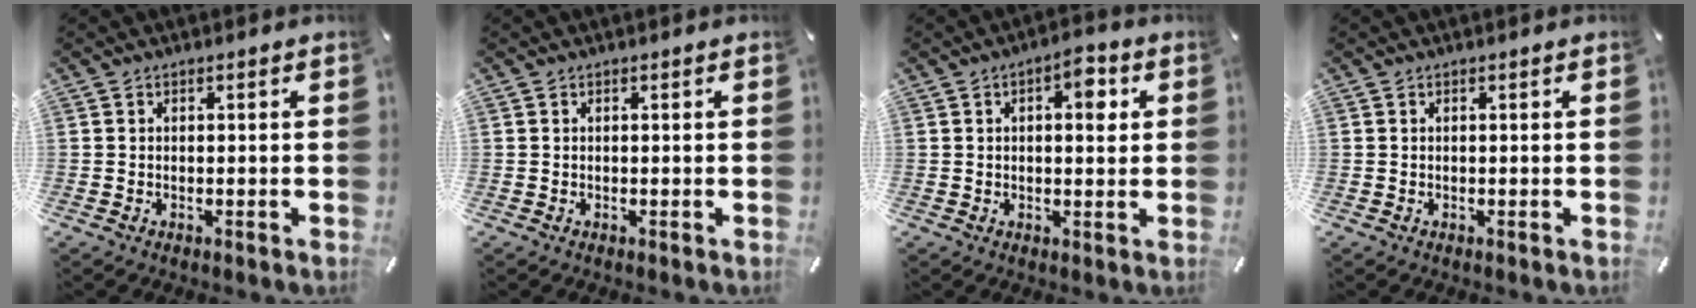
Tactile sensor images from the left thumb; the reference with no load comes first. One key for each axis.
{"total": 0.0}
{"total": 5.7, "fx": 1.7, "fy": 2.9, "fz": 4.6, "tx": -0.047, "ty": -0.009, "tz": 0.017}
{"total": 0.0}